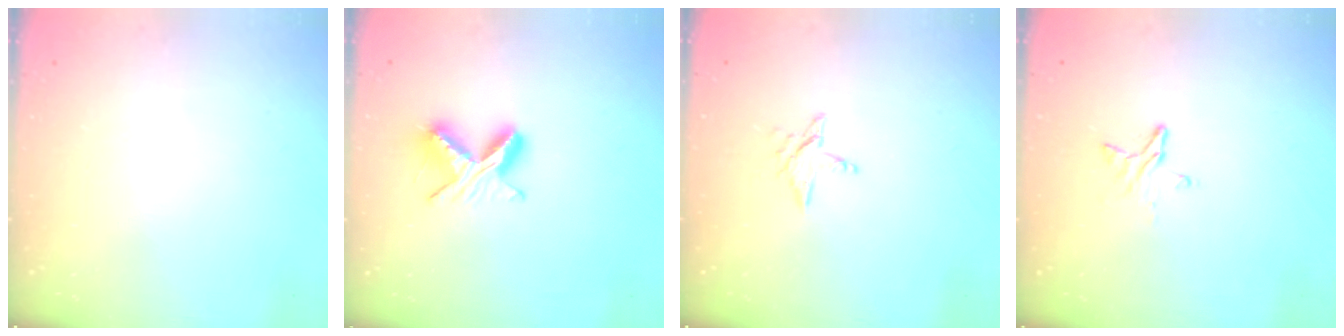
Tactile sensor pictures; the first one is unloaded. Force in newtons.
{"total": 7.9, "press": 7.9, "slide": 1.1}
{"total": 3.5, "press": 3.4, "slide": 0.3}
{"total": 4.9, "press": 4.9, "slide": 0.3}